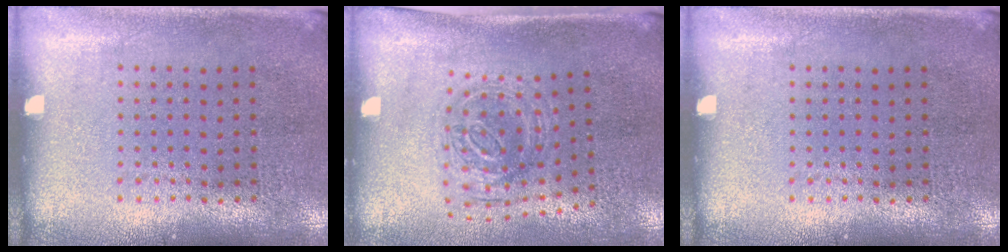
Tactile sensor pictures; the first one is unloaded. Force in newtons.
{"total": 1.1, "press": 1.1, "slide": 0.3}
{"total": 0.0}